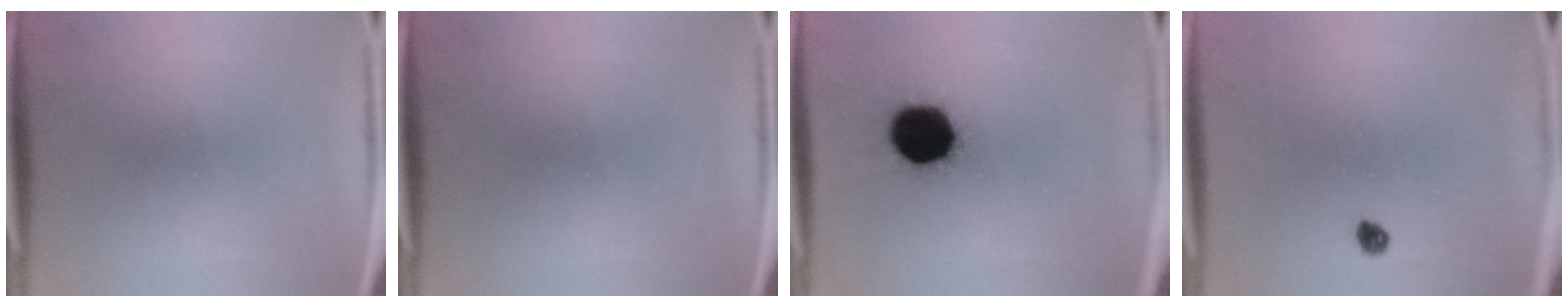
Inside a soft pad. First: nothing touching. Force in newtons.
{"total": 0.0}
{"total": 15.2}
{"total": 1.7}